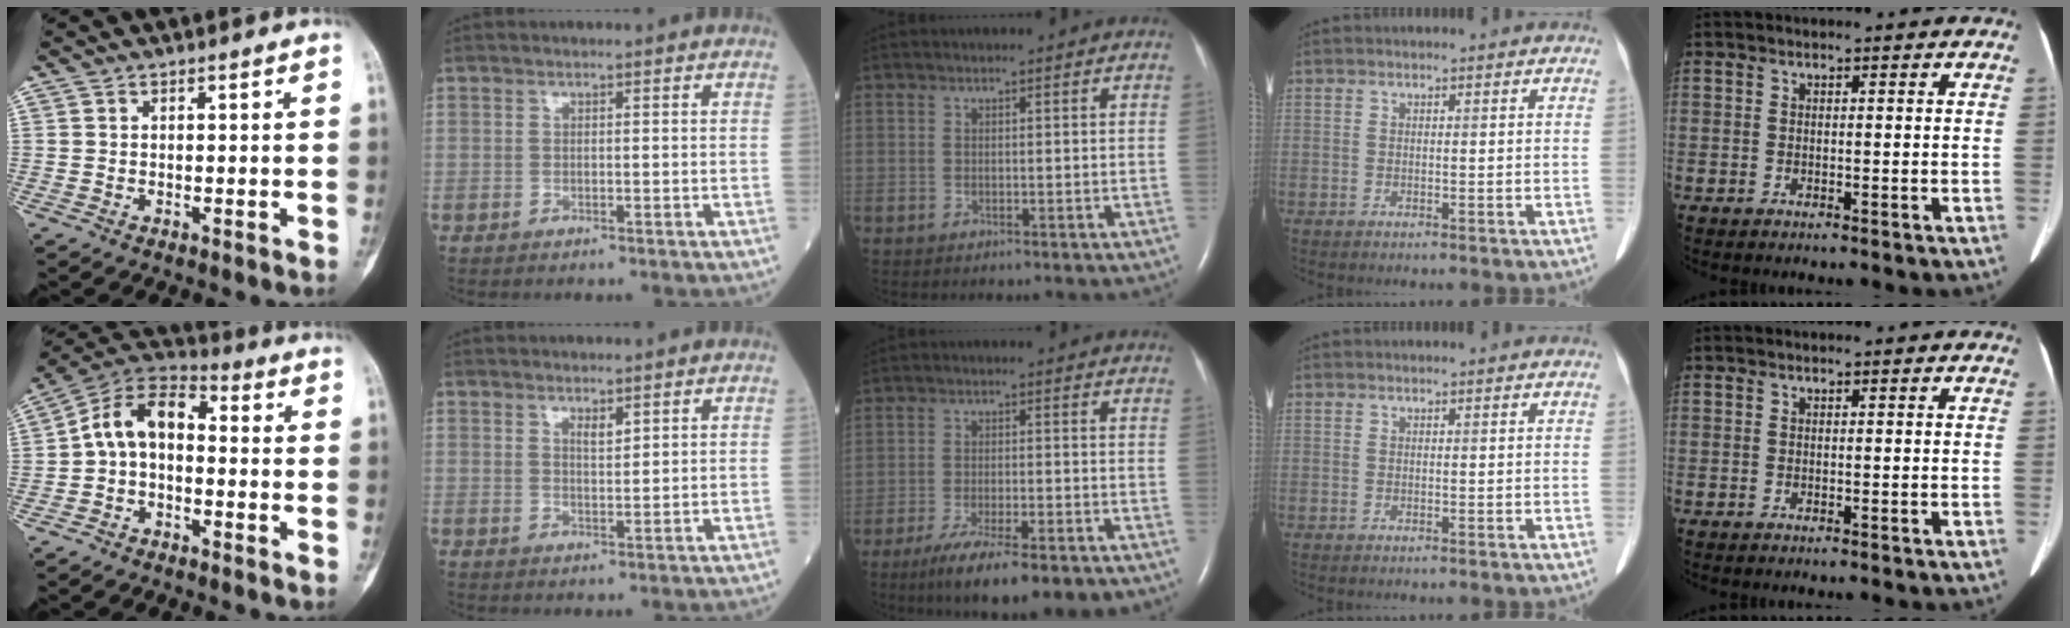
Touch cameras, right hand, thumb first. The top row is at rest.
{"thumb": {"total": 10.1, "force": [-0.6, 6.5, 7.7], "torque": [-0.123, 0.041, -0.030]}, "index": {"total": 1.8, "force": [1.2, 0.4, 1.2], "torque": [-0.022, -0.005, 0.024]}, "middle": {"total": 12.5, "force": [-8.8, 2.5, 8.6], "torque": [-0.128, -0.022, -0.131]}}